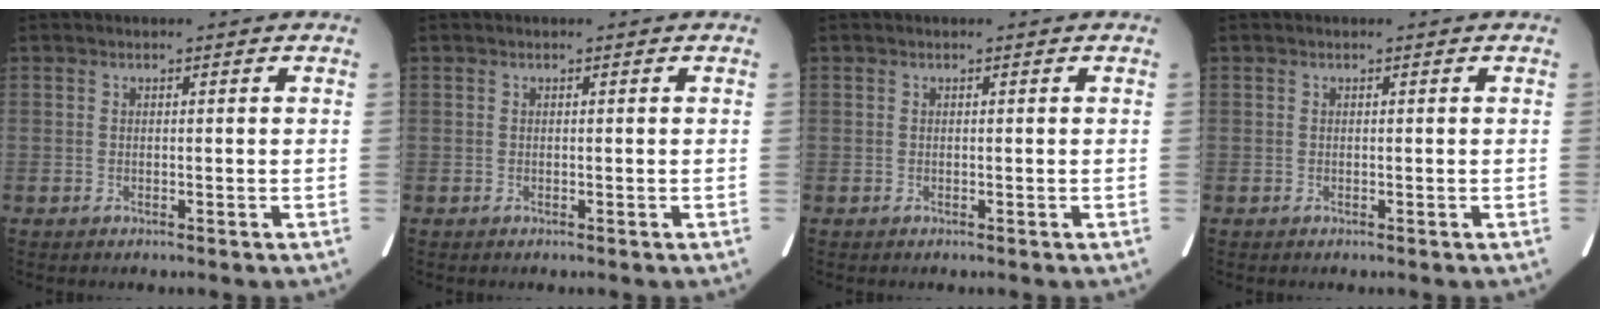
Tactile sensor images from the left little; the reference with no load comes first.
{"total": 0.0}
{"total": 0.0}
{"total": 0.0}